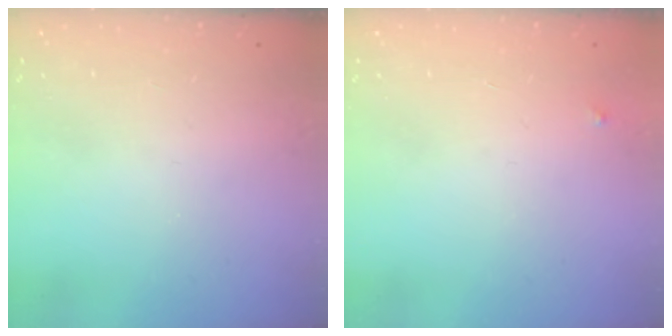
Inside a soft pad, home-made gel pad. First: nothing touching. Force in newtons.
{"total": 2.5, "press": 2.4, "slide": 0.4}